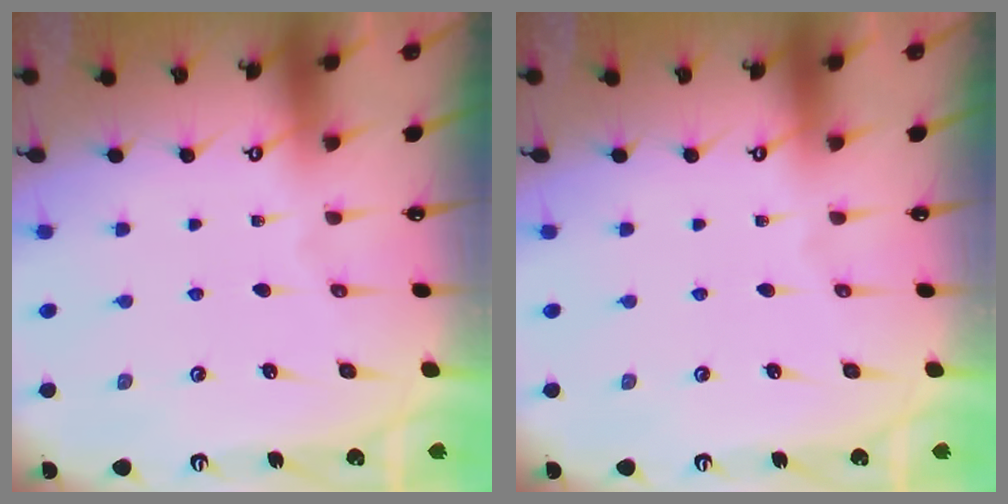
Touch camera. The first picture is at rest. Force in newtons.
{"total": 0.0}